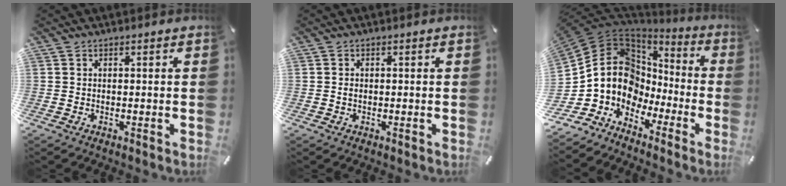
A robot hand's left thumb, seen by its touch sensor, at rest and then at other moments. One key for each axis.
{"total": 0.8, "fx": -0.1, "fy": 0.5, "fz": 0.6, "tx": -0.013, "ty": 0.001, "tz": -0.003}
{"total": 13.3, "fx": -1.5, "fy": 11.8, "fz": 5.9, "tx": -0.143, "ty": -0.022, "tz": -0.030}